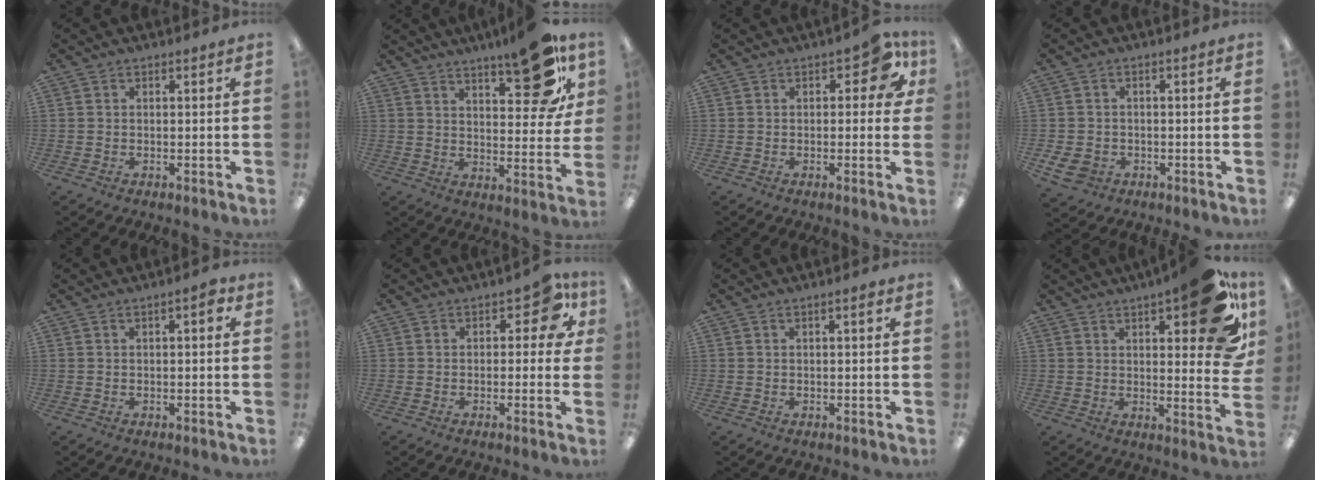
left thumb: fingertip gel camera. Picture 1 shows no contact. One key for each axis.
{"total": 16.9, "fx": 10.7, "fy": 6.1, "fz": 11.7, "tx": -0.151, "ty": -0.055, "tz": 0.169}
{"total": 7.4, "fx": 2.5, "fy": 3.7, "fz": 5.9, "tx": -0.073, "ty": 0.000, "tz": 0.040}
{"total": 4.5, "fx": -2.1, "fy": 3.4, "fz": 2.0, "tx": -0.050, "ty": 0.007, "tz": -0.040}
{"total": 3.0, "fx": 1.1, "fy": 0.9, "fz": 2.6, "tx": -0.038, "ty": 0.000, "tz": 0.015}
{"total": 7.2, "fx": 2.7, "fy": 3.8, "fz": 5.5, "tx": -0.061, "ty": -0.005, "tz": 0.041}
{"total": 1.7, "fx": 0.8, "fy": 0.2, "fz": 1.5, "tx": -0.024, "ty": 0.000, "tz": 0.011}
{"total": 18.2, "fx": 8.6, "fy": 5.2, "fz": 15.2, "tx": -0.193, "ty": -0.048, "tz": 0.126}